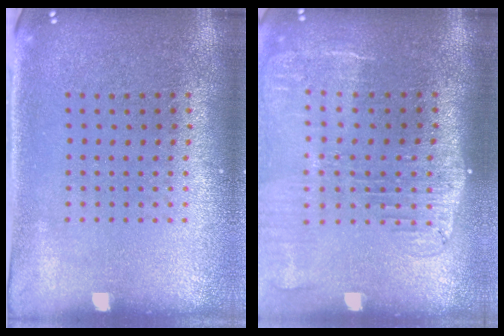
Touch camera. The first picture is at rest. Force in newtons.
{"total": 2.2, "press": 1.8, "slide": 1.2}